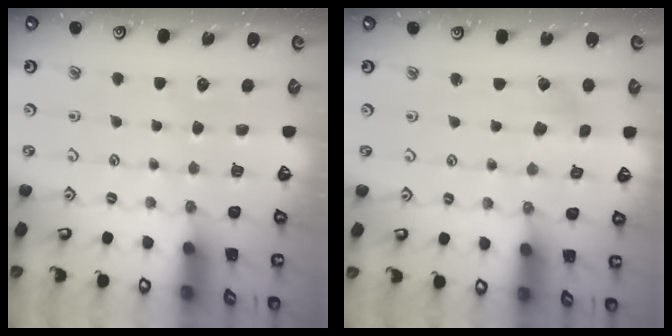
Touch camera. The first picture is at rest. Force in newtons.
{"total": 1.8, "press": 1.8, "slide": 0.3}